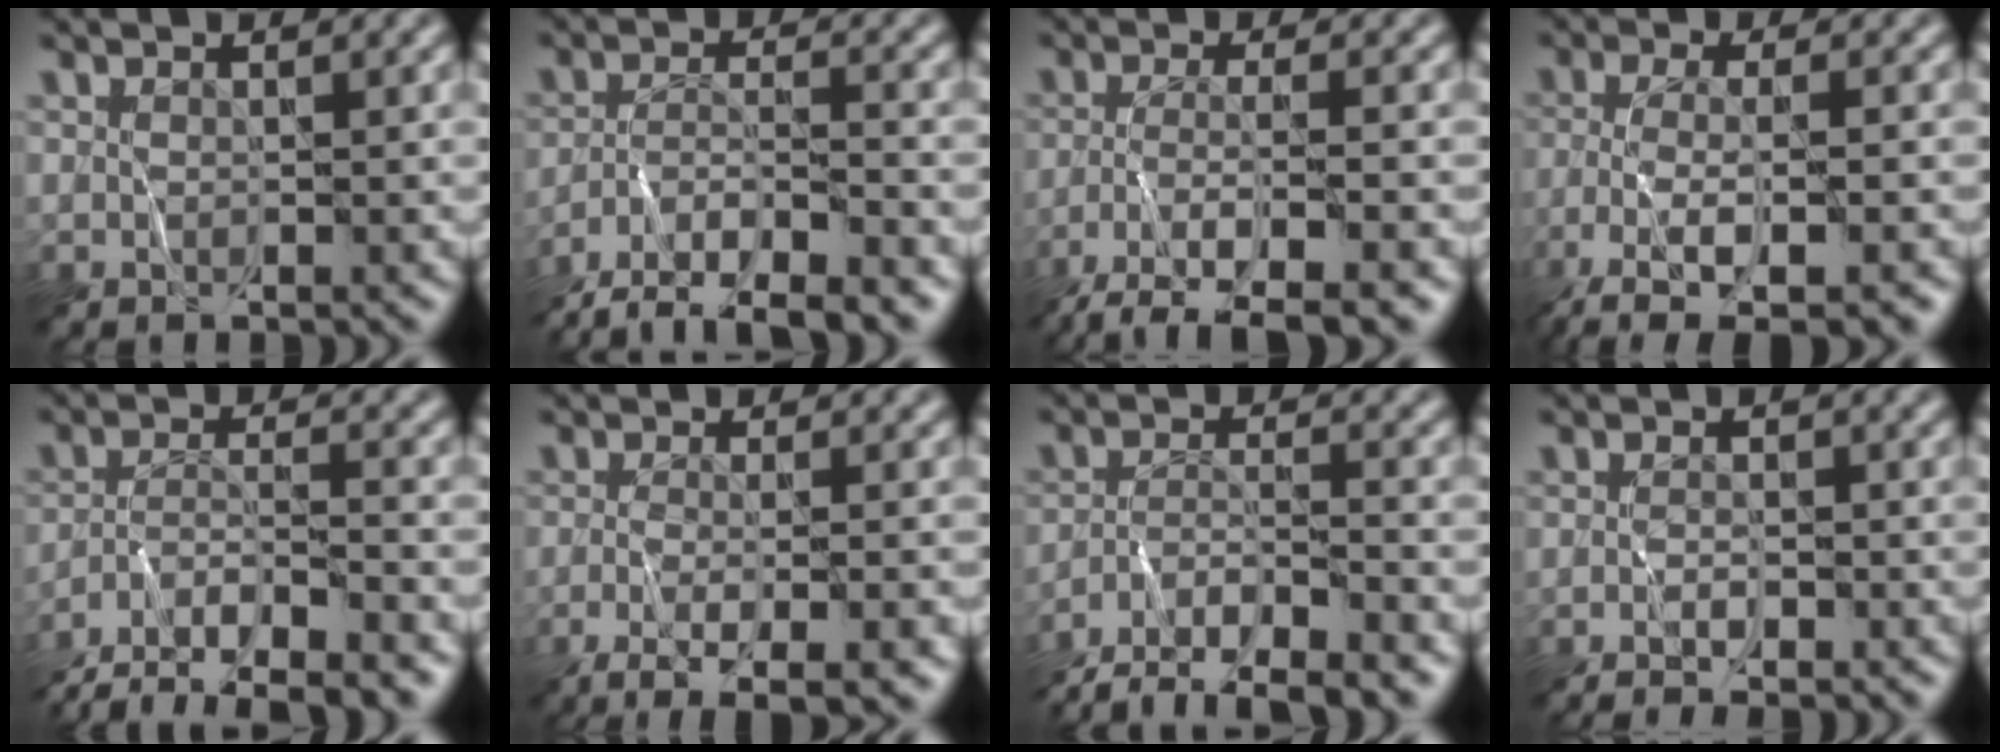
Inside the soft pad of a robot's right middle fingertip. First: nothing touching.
{"total": 8.5, "force": [-7.0, 1.9, 4.4], "torque": [-0.066, -0.013, -0.118]}
{"total": 6.7, "force": [-4.6, 1.2, 4.6], "torque": [-0.074, 0.001, -0.088]}
{"total": 6.9, "force": [-4.4, 1.7, 5.0], "torque": [-0.089, -0.003, -0.085]}
{"total": 8.0, "force": [-6.8, 1.8, 3.8], "torque": [-0.059, -0.015, -0.111]}
{"total": 6.6, "force": [-3.1, 1.7, 5.5], "torque": [-0.078, -0.010, -0.047]}
{"total": 7.7, "force": [-6.7, 1.5, 3.6], "torque": [-0.054, -0.011, -0.112]}
{"total": 2.5, "force": [-1.8, 0.8, 1.6], "torque": [-0.014, 0.002, -0.019]}